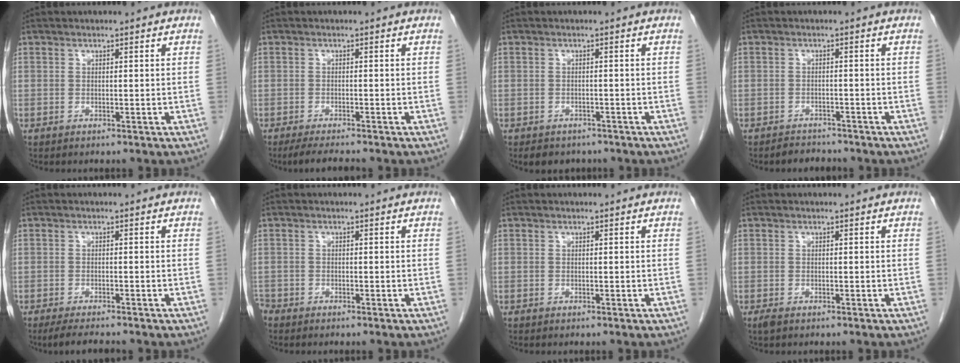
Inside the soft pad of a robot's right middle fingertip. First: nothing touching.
{"total": 3.9, "force": [-3.4, 0.1, 2.0], "torque": [-0.034, -0.012, -0.058]}
{"total": 4.2, "force": [-3.4, 2.3, 0.9], "torque": [-0.007, 0.004, -0.042]}
{"total": 2.4, "force": [-2.2, 0.9, -0.3], "torque": [0.001, 0.001, -0.034]}
{"total": 3.9, "force": [-3.4, 0.3, 1.9], "torque": [-0.033, -0.012, -0.056]}
{"total": 1.7, "force": [-1.5, 0.7, 0.3], "torque": [-0.008, -0.002, -0.027]}
{"total": 0.0}
{"total": 0.9, "force": [-0.6, 0.3, 0.5], "torque": [-0.016, -0.003, -0.008]}